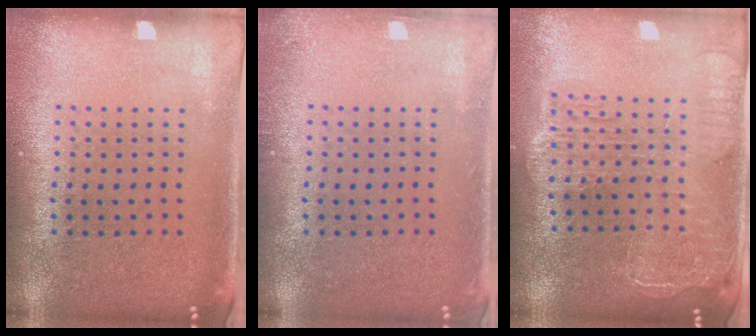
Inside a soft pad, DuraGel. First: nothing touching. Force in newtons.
{"total": 0.9, "press": 0.9, "slide": 0.1}
{"total": 2.3, "press": 2.0, "slide": 1.0}